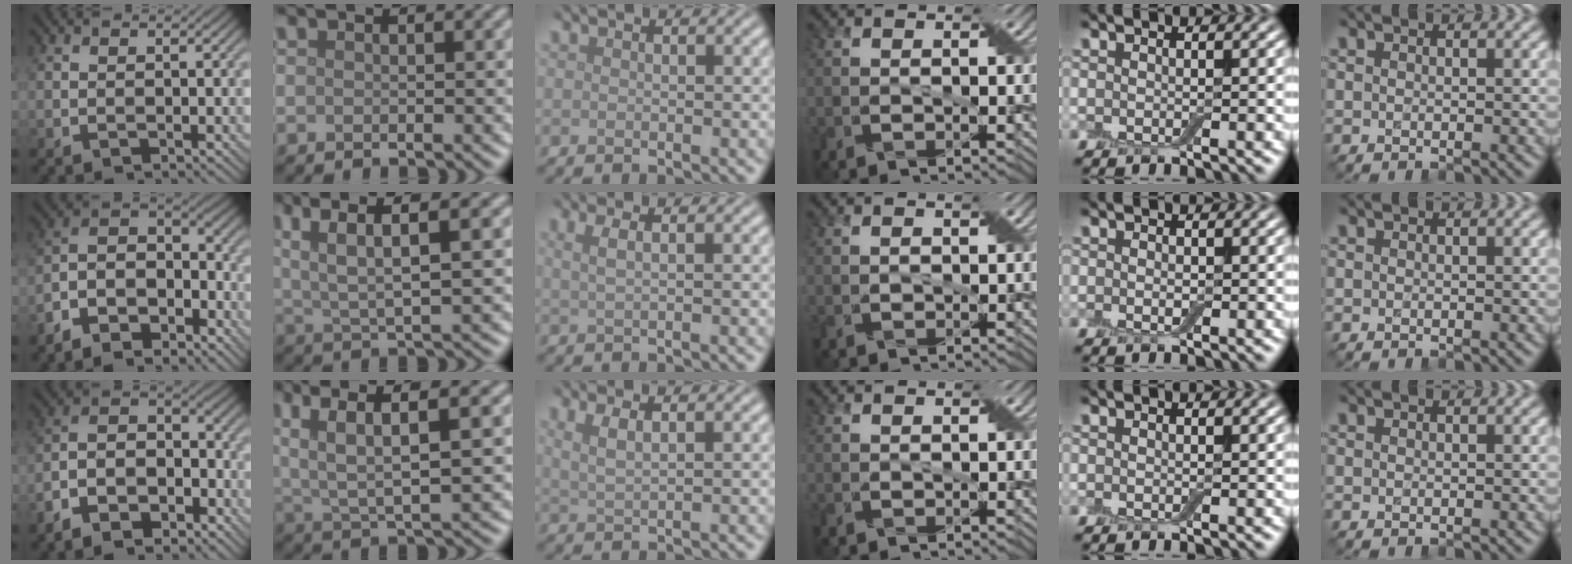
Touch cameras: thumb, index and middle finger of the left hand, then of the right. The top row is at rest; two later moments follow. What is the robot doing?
{"motion": "extract", "object": "backpack"}